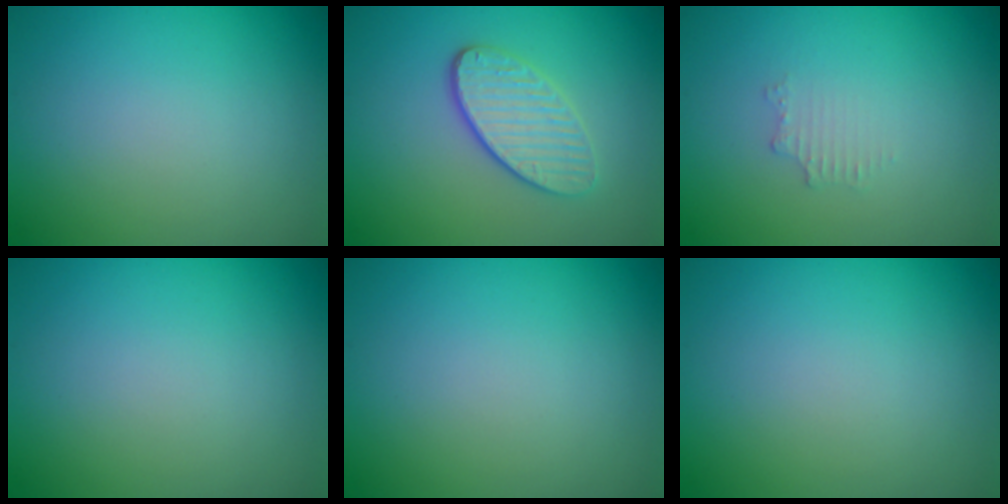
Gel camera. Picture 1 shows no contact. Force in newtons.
{"total": 3.6, "press": 3.1, "slide": 1.9}
{"total": 0.6, "press": 0.4, "slide": 0.3}
{"total": 0.0}
{"total": 0.0}
{"total": 0.0}